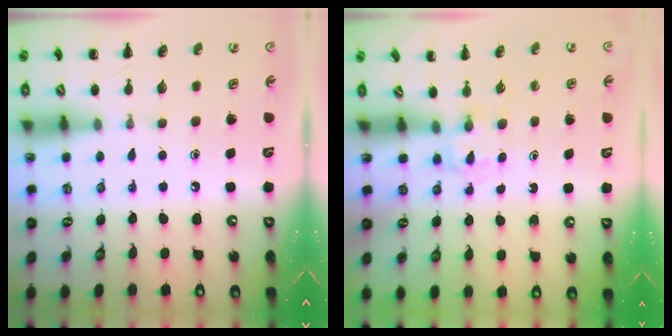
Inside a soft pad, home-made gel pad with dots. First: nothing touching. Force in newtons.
{"total": 2.3, "press": 2.1, "slide": 0.9}